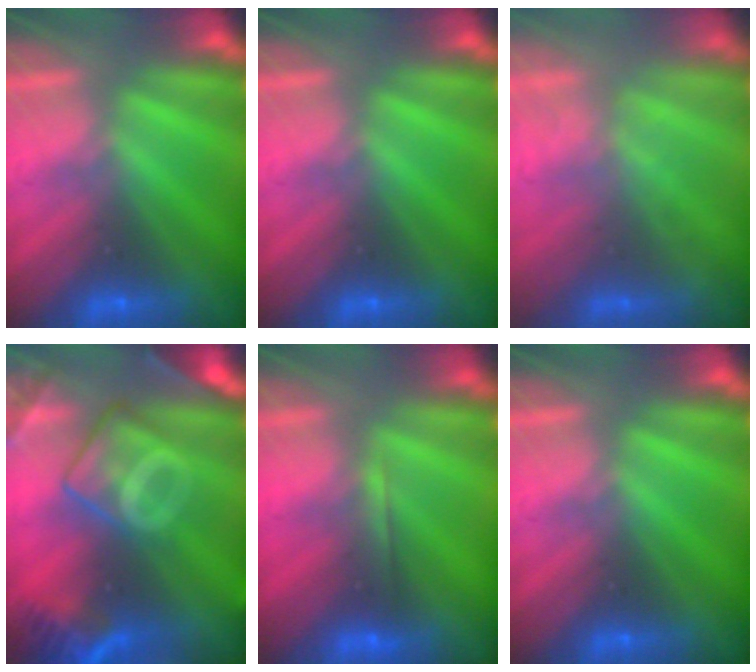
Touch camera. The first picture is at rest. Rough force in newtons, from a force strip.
{"total": 0.0}
{"total": 1.7}
{"total": 7.8}
{"total": 1.9}
{"total": 0.0}